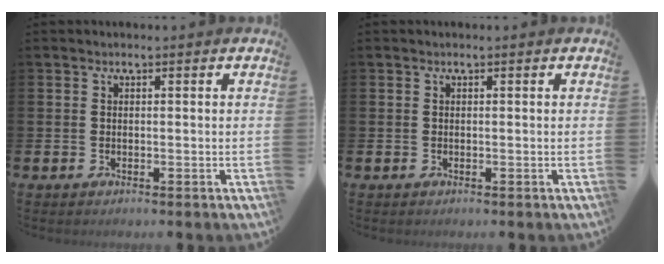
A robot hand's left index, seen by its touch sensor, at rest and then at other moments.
{"total": 0.0}